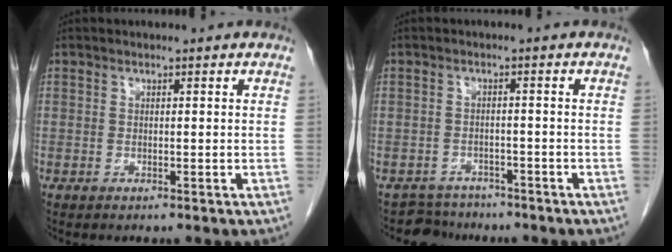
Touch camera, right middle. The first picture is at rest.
{"total": 3.7, "force": [-3.2, 1.6, -1.1], "torque": [0.016, 0.001, -0.054]}